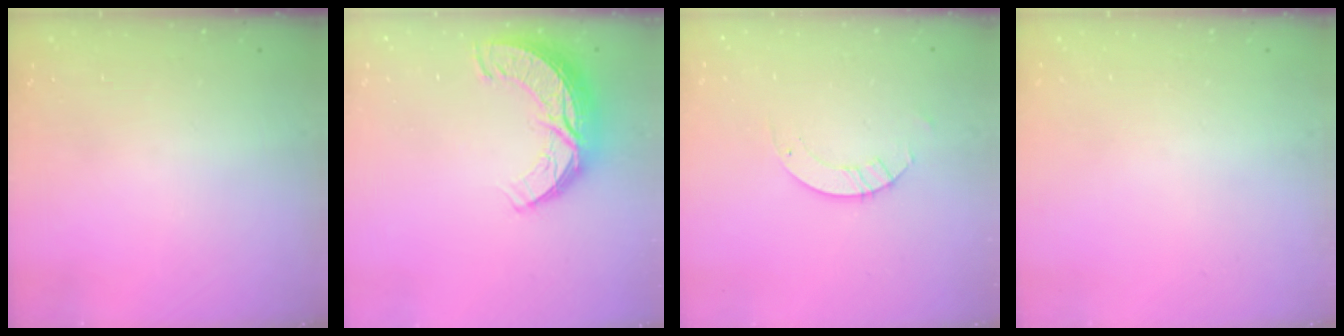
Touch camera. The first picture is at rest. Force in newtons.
{"total": 11.4, "press": 11.4, "slide": 0.8}
{"total": 3.2, "press": 3.2, "slide": 0.3}
{"total": 0.0}